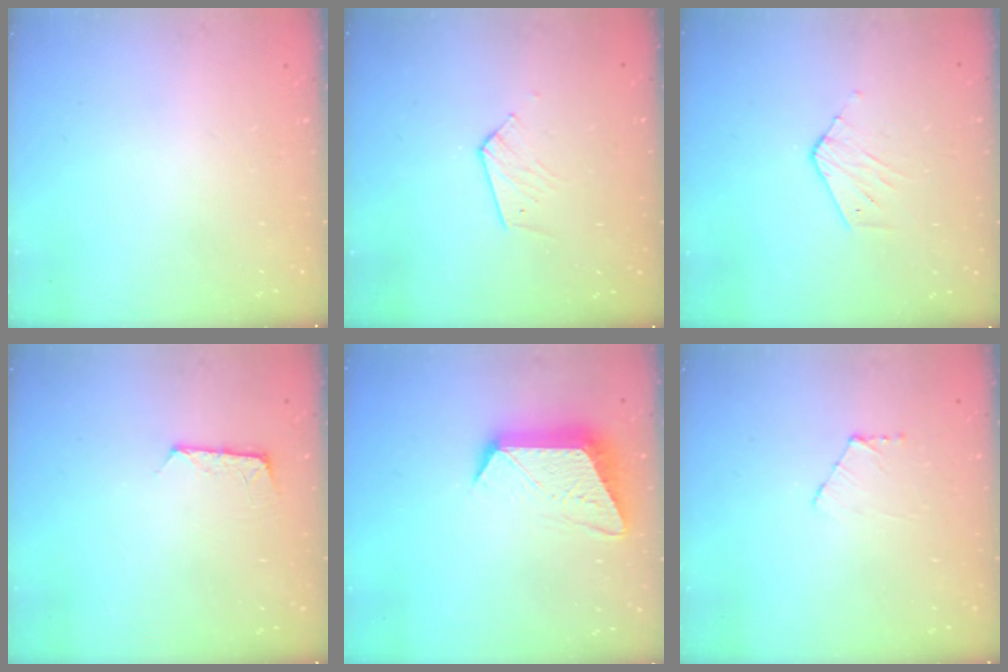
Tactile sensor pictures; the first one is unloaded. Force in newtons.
{"total": 4.9, "press": 4.8, "slide": 0.4}
{"total": 3.3, "press": 3.3, "slide": 0.2}
{"total": 5.3, "press": 5.2, "slide": 0.6}
{"total": 12.7, "press": 12.7, "slide": 1.0}
{"total": 3.6, "press": 3.6, "slide": 0.3}